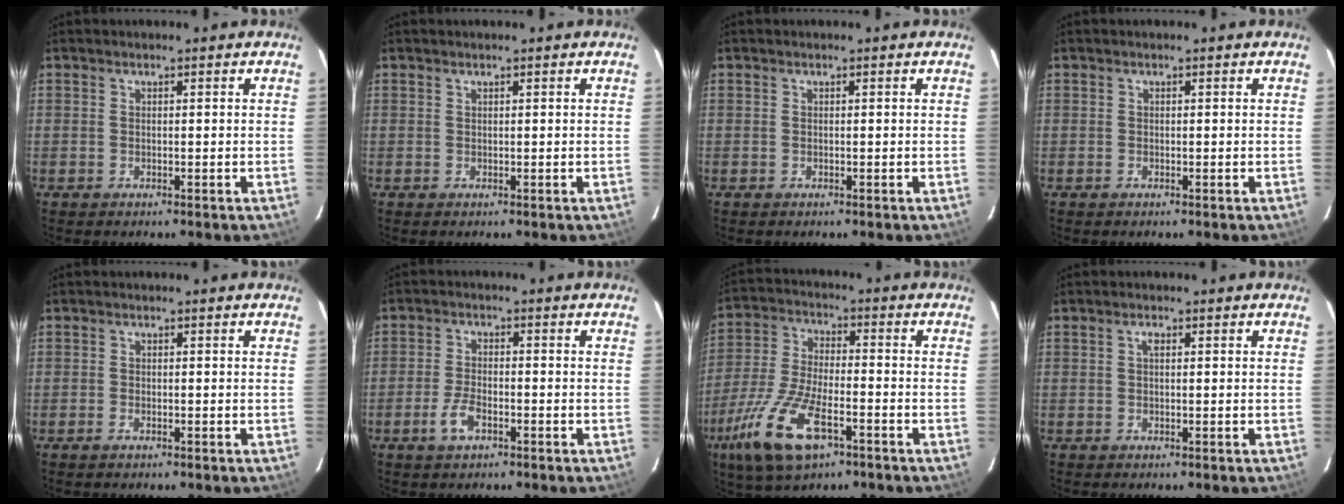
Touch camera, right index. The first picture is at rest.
{"total": 0.0}
{"total": 0.0}
{"total": 0.0}
{"total": 1.0, "force": [-0.7, 0.4, 0.6], "torque": [-0.012, -0.001, -0.013]}
{"total": 4.4, "force": [-2.3, 1.9, 3.3], "torque": [-0.074, 0.000, -0.043]}
{"total": 15.4, "force": [-8.1, 5.8, 11.8], "torque": [-0.259, -0.027, -0.156]}
{"total": 0.9, "force": [0.2, 0.4, 0.8], "torque": [-0.015, 0.005, 0.002]}